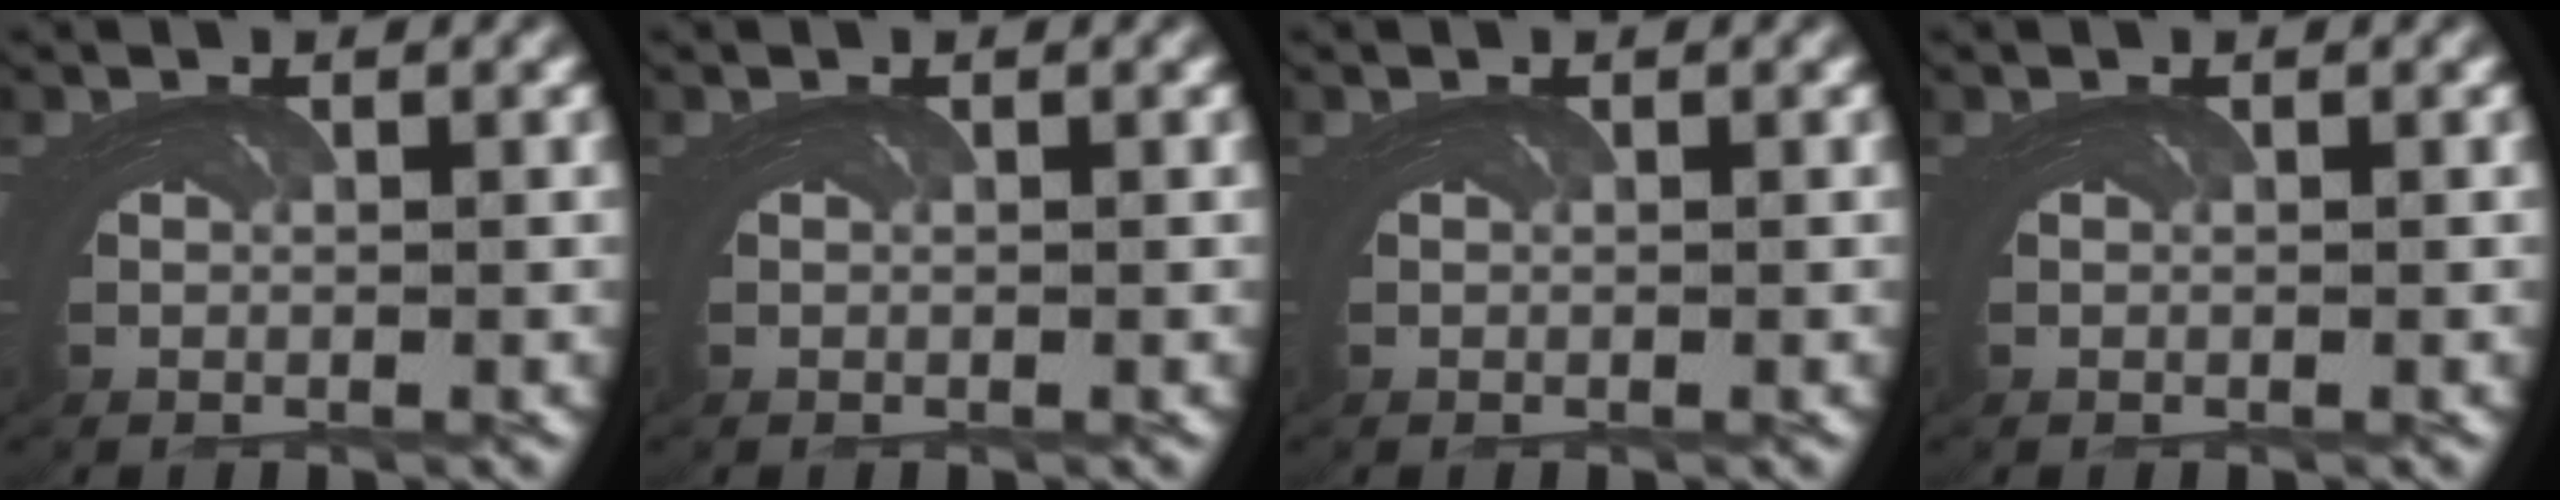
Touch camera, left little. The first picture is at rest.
{"total": 0.0}
{"total": 0.0}
{"total": 0.0}